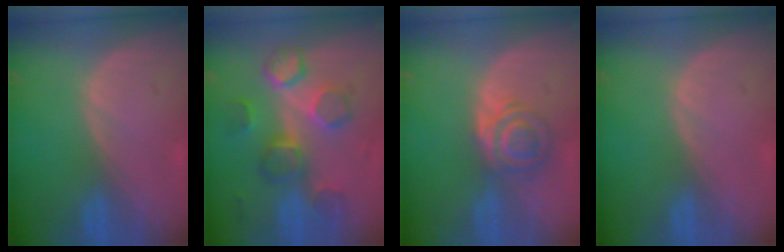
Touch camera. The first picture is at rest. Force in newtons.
{"total": 8.7, "press": 8.4, "slide": 2.0}
{"total": 6.0, "press": 5.5, "slide": 2.2}
{"total": 0.0}